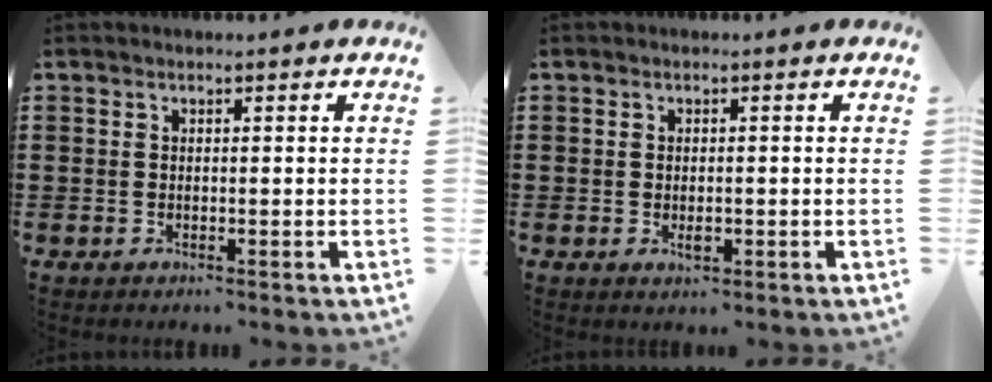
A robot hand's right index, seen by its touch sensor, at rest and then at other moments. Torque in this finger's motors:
{"motor_torque": [0.04, 0.10, 0.08, 0.05]}